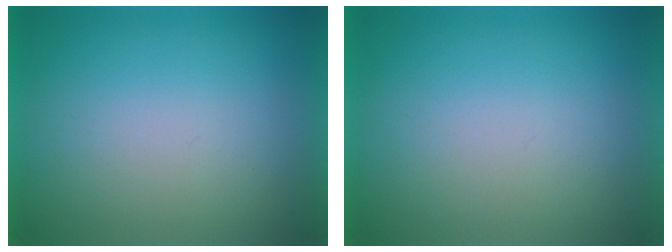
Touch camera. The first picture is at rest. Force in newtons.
{"total": 0.0}